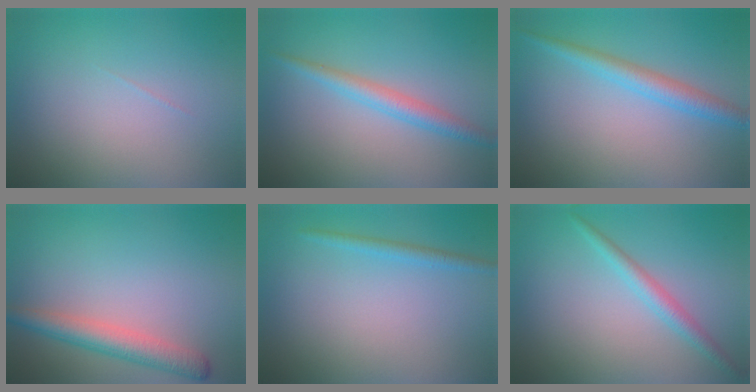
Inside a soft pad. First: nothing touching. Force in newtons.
{"total": 2.5, "press": 2.5, "slide": 0.0}
{"total": 2.7, "press": 2.7, "slide": 0.2}
{"total": 3.8, "press": 3.8, "slide": 0.1}
{"total": 1.3, "press": 1.3, "slide": 0.1}
{"total": 2.1, "press": 2.1, "slide": 0.1}